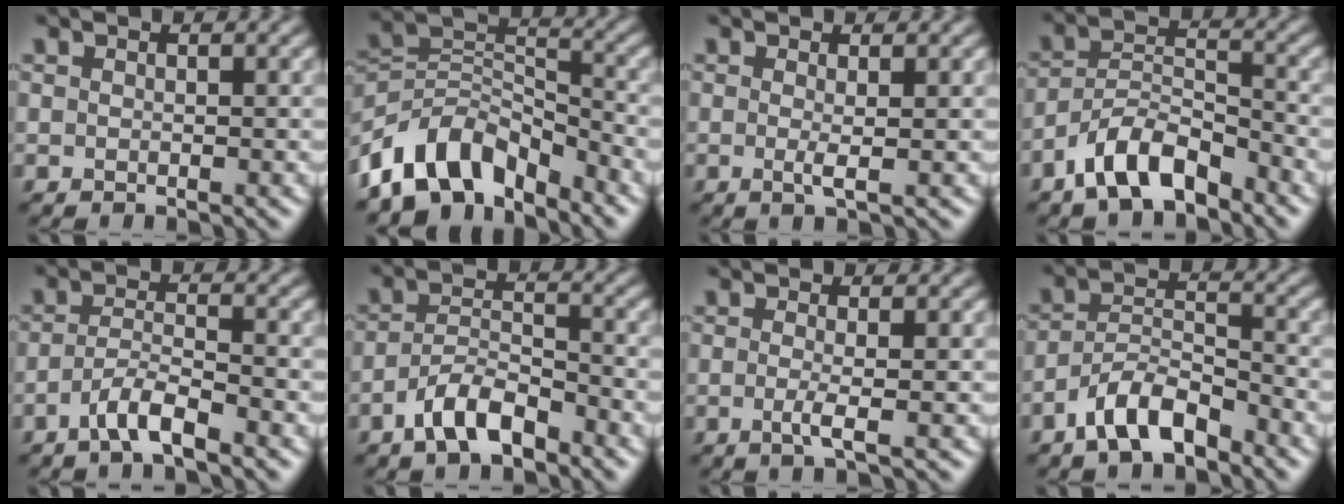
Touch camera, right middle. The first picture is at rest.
{"total": 8.5, "force": [-6.1, 4.3, 4.1], "torque": [-0.055, 0.002, -0.129]}
{"total": 1.4, "force": [0.0, 0.2, 1.3], "torque": [-0.027, -0.004, -0.003]}
{"total": 5.8, "force": [-4.1, 2.3, 3.3], "torque": [-0.055, 0.005, -0.082]}
{"total": 3.2, "force": [-2.2, 0.5, 2.3], "torque": [-0.046, 0.006, -0.048]}
{"total": 4.3, "force": [-3.0, 1.6, 2.7], "torque": [-0.050, 0.008, -0.059]}
{"total": 2.0, "force": [-0.3, 0.5, 1.9], "torque": [-0.036, -0.008, -0.011]}
{"total": 4.9, "force": [-3.5, 1.8, 2.9], "torque": [-0.050, 0.007, -0.070]}